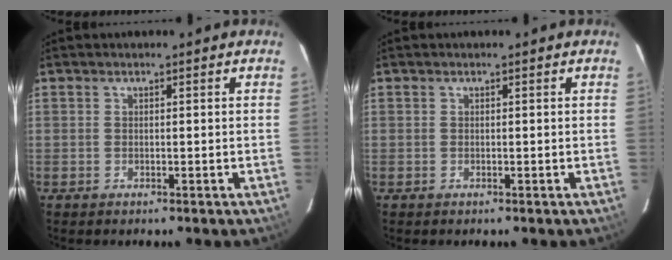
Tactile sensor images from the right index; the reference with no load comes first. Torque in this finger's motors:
{"motor_torque": [0.00, 0.00, 0.06, 0.00]}